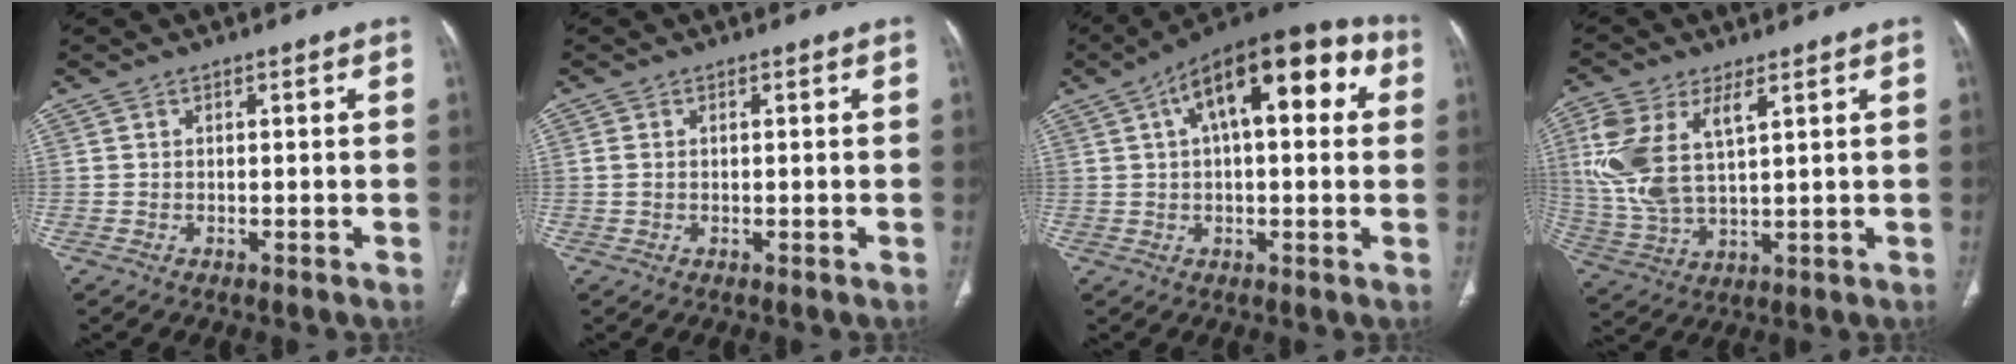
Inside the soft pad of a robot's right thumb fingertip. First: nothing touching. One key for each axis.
{"total": 1.1, "fx": 0.2, "fy": 0.7, "fz": 0.8, "tx": -0.030, "ty": 0.009, "tz": 0.008}
{"total": 19.0, "fx": 5.9, "fy": 8.3, "fz": 16.0, "tx": -0.216, "ty": 0.038, "tz": 0.082}
{"total": 13.0, "fx": 4.4, "fy": 6.2, "fz": 10.6, "tx": -0.244, "ty": -0.007, "tz": 0.098}